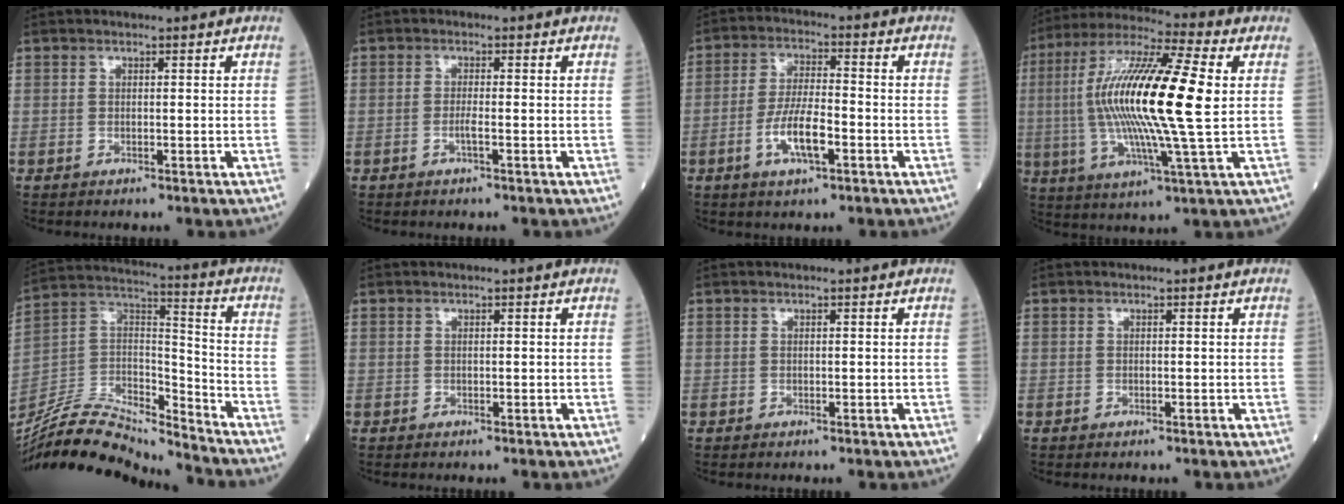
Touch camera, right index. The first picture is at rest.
{"total": 1.6, "force": [-0.6, 0.0, 1.5], "torque": [-0.031, -0.001, -0.014]}
{"total": 7.6, "force": [-2.8, 1.9, 6.8], "torque": [-0.135, 0.000, -0.052]}
{"total": 20.3, "force": [1.2, 1.5, 20.2], "torque": [-0.402, 0.006, 0.008]}
{"total": 19.6, "force": [-18.7, 1.9, 5.5], "torque": [-0.111, 0.034, -0.333]}
{"total": 0.0}
{"total": 0.0}
{"total": 0.0}